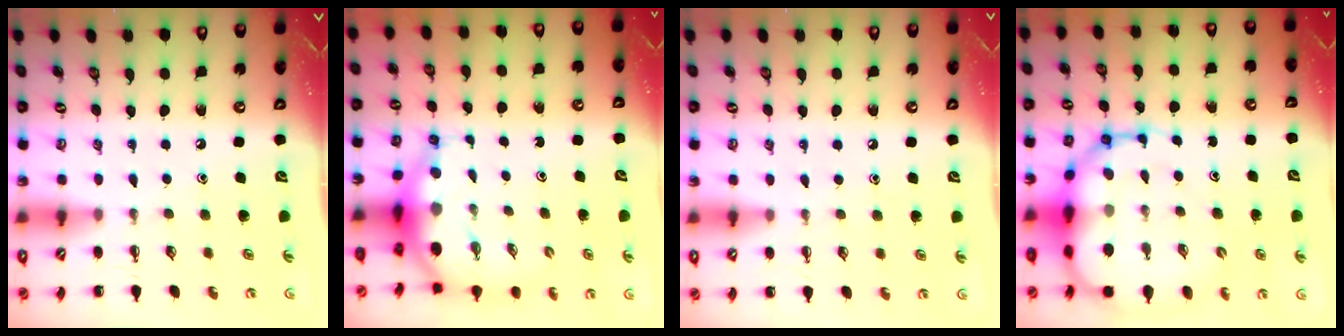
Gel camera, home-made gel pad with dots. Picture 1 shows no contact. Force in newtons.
{"total": 6.9, "press": 6.7, "slide": 1.8}
{"total": 4.7, "press": 4.4, "slide": 1.6}
{"total": 16.7, "press": 16.0, "slide": 4.5}